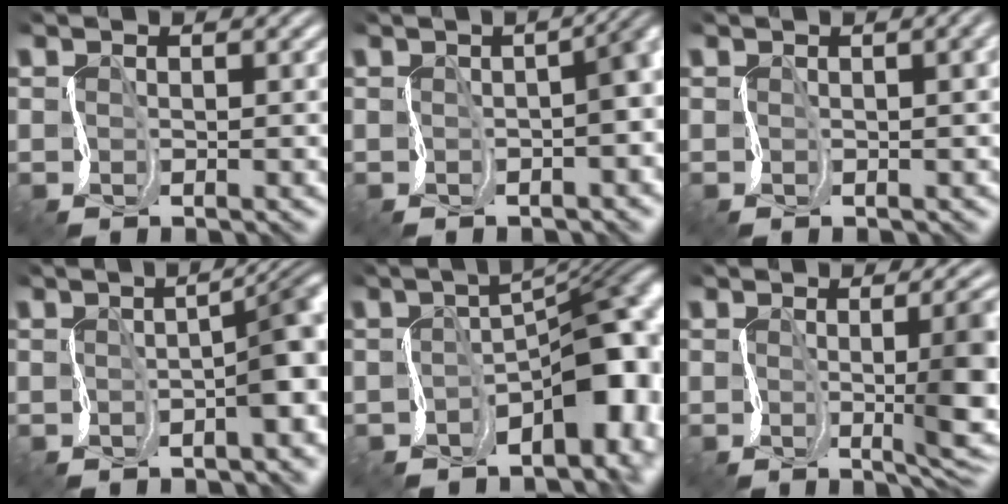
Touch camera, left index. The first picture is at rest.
{"total": 6.1, "force": [-0.1, 2.4, 5.6], "torque": [-0.033, 0.005, -0.006]}
{"total": 5.7, "force": [1.4, 3.1, 4.5], "torque": [-0.015, 0.035, -0.014]}
{"total": 6.5, "force": [-0.1, 2.0, 6.2], "torque": [-0.059, 0.009, 0.000]}
{"total": 12.2, "force": [-2.5, 6.1, 10.3], "torque": [-0.083, 0.006, -0.032]}
{"total": 8.4, "force": [0.2, 2.3, 8.1], "torque": [-0.082, 0.006, 0.002]}